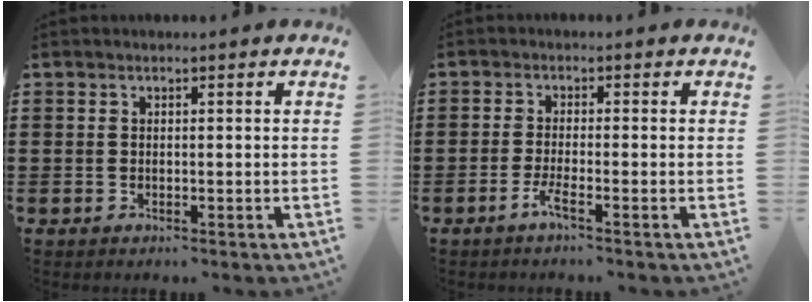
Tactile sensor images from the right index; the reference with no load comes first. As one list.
[{"total": 2.8, "force": [-1.8, 0.0, 2.2], "torque": [-0.052, -0.007, -0.038]}]